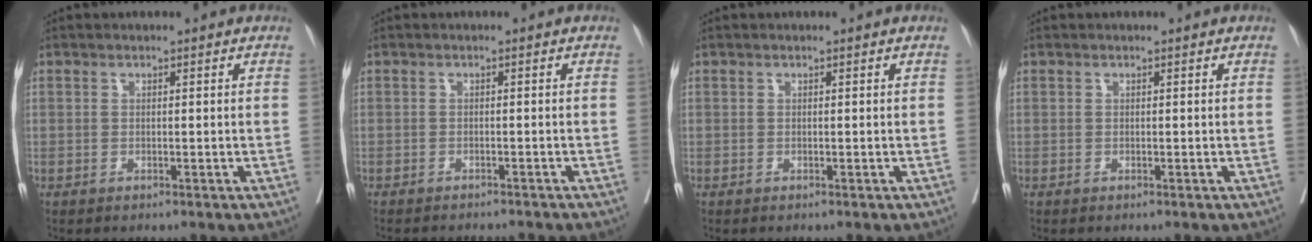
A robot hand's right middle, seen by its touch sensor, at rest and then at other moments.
{"total": 7.1, "force": [-6.7, 1.0, 2.1], "torque": [-0.018, -0.009, -0.081]}
{"total": 0.0}
{"total": 0.0}